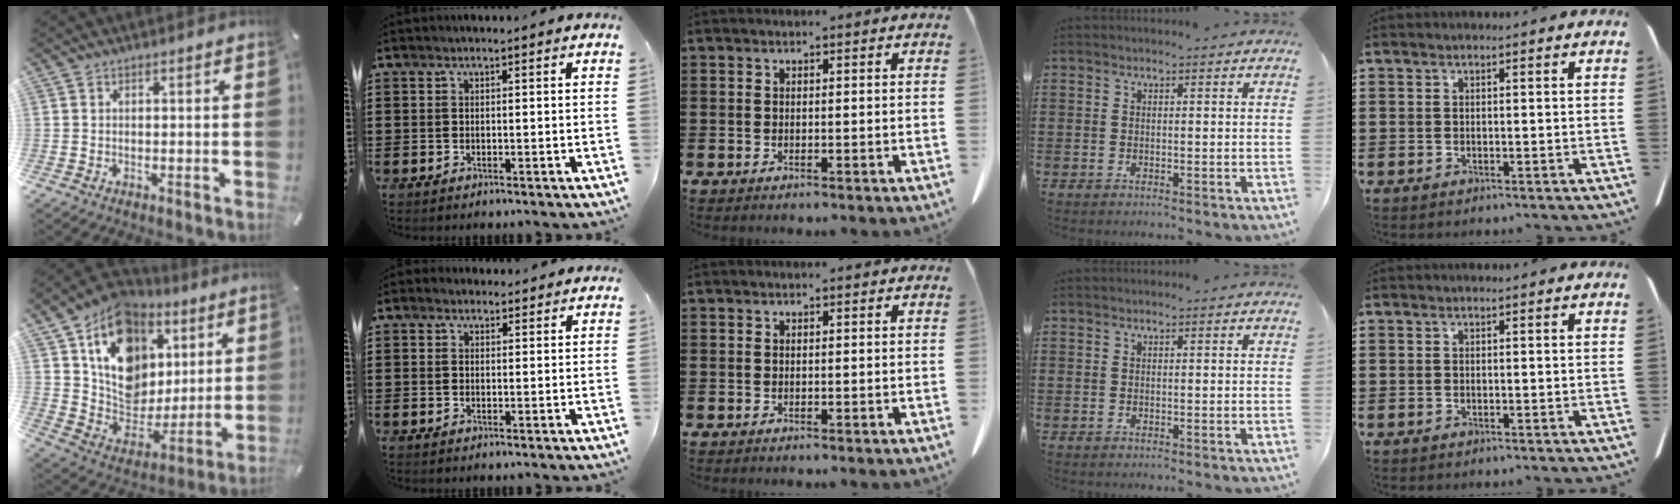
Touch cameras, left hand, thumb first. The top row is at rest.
{"thumb": {"total": 17.2, "force": [7.7, 13.7, 7.0], "torque": [-0.116, -0.051, 0.145]}, "index": {"total": 1.7, "force": [1.5, 0.8, 0.0], "torque": [-0.005, 0.006, 0.030]}}